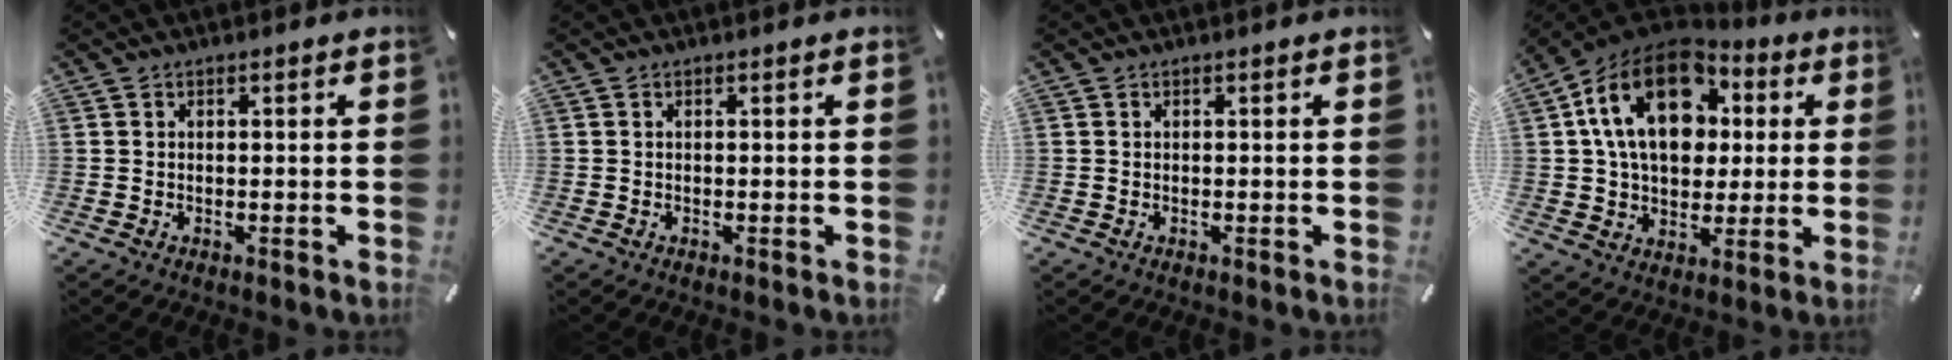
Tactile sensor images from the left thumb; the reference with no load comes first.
{"total": 0.0}
{"total": 0.0}
{"total": 20.2, "force": [6.2, 14.1, 13.0], "torque": [-0.237, -0.015, 0.106]}